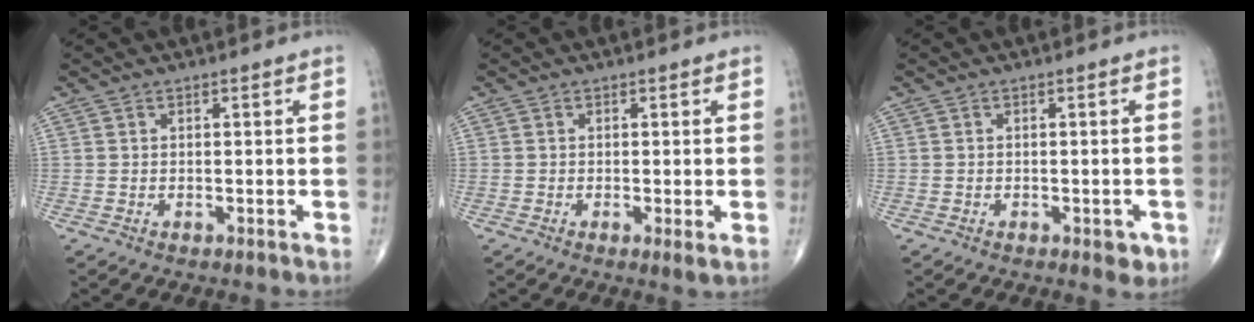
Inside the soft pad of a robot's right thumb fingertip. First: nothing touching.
{"total": 1.7, "force": [-0.3, 0.2, 1.7], "torque": [-0.036, -0.009, -0.009]}
{"total": 2.7, "force": [-1.2, 1.3, 2.0], "torque": [-0.012, 0.002, -0.012]}